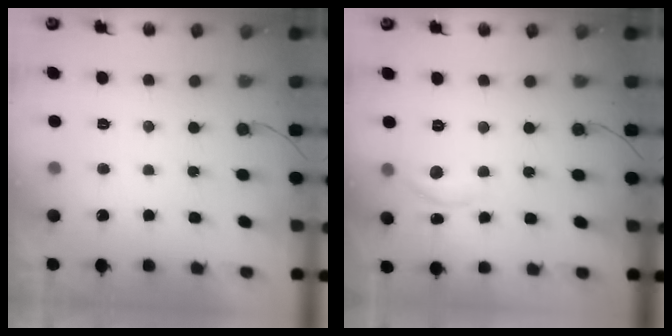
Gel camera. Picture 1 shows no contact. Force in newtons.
{"total": 7.0, "press": 7.0, "slide": 0.6}